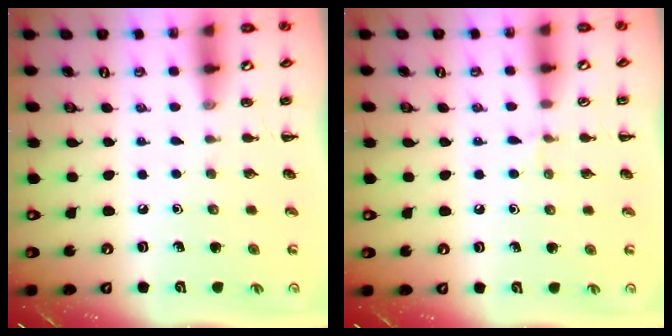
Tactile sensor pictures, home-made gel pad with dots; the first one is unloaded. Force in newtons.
{"total": 3.8, "press": 3.5, "slide": 1.3}